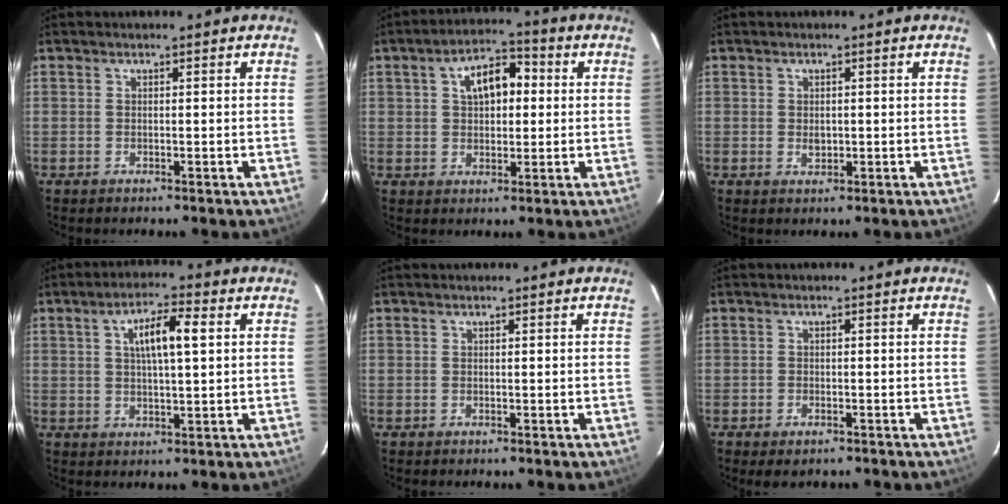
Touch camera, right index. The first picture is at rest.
{"total": 8.5, "force": [1.9, 5.0, 6.6], "torque": [-0.106, 0.031, 0.034]}
{"total": 1.9, "force": [-0.1, 1.4, 1.2], "torque": [-0.019, 0.001, -0.001]}
{"total": 7.5, "force": [2.1, 1.8, 6.9], "torque": [-0.121, 0.011, 0.039]}
{"total": 0.0}
{"total": 1.1, "force": [-0.7, 0.7, 0.5], "torque": [-0.010, -0.002, -0.013]}